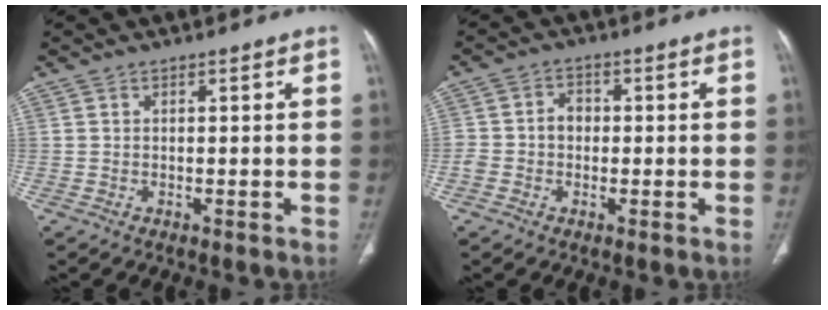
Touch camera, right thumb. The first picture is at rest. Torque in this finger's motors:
{"motor_torque": [0.63, 0.29, 0.58, 0.29, -0.05]}